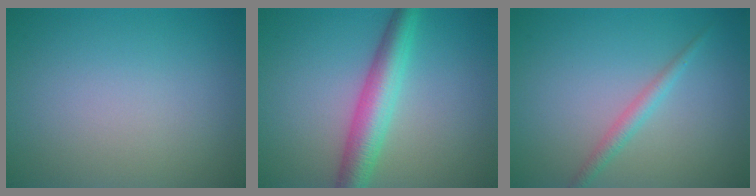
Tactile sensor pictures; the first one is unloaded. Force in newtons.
{"total": 4.9, "press": 4.9, "slide": 0.1}
{"total": 1.6, "press": 1.6, "slide": 0.1}